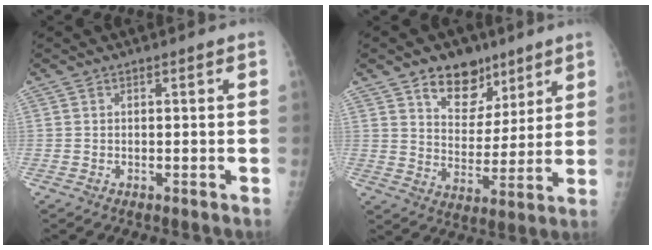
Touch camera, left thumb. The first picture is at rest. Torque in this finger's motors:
{"motor_torque": [1.06, 1.06, 0.40, -0.34, 0.03]}